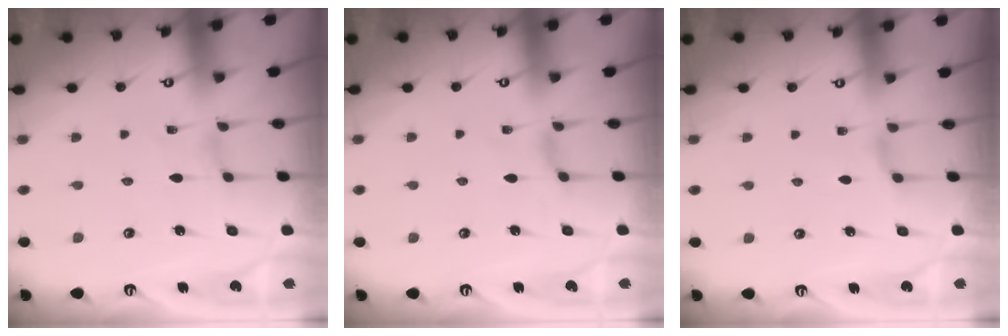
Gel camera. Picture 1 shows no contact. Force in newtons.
{"total": 0.8, "press": 0.8, "slide": 0.3}
{"total": 1.4, "press": 1.4, "slide": 0.3}